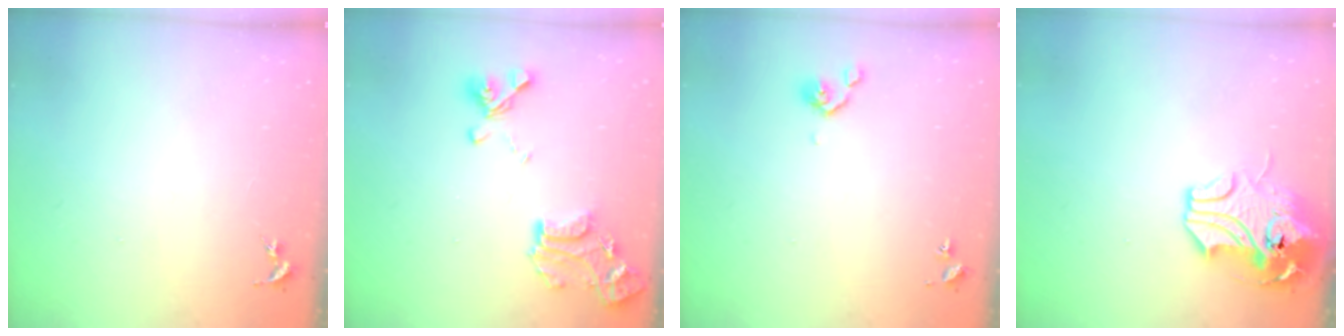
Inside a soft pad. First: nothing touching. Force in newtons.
{"total": 16.4, "press": 16.4, "slide": 1.4}
{"total": 5.0, "press": 4.9, "slide": 1.2}
{"total": 12.0, "press": 11.8, "slide": 2.2}